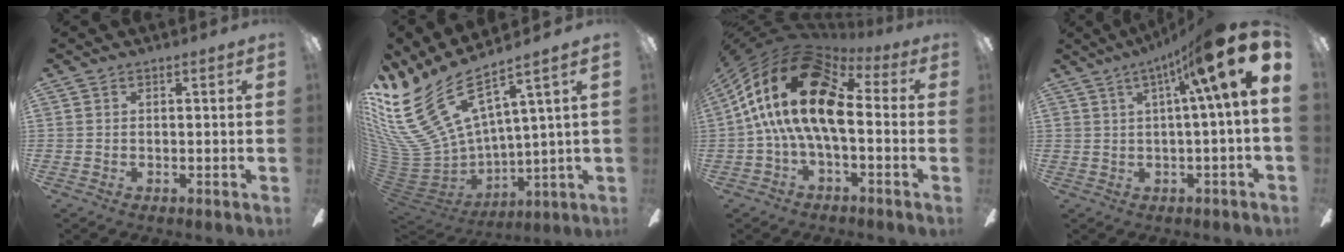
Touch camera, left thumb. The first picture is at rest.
{"total": 21.4, "force": [12.0, 10.2, 14.5], "torque": [-0.294, -0.100, 0.228]}
{"total": 19.2, "force": [2.5, 9.5, 16.5], "torque": [-0.336, -0.008, 0.043]}
{"total": 15.3, "force": [6.8, 2.4, 13.5], "torque": [-0.203, -0.044, 0.094]}